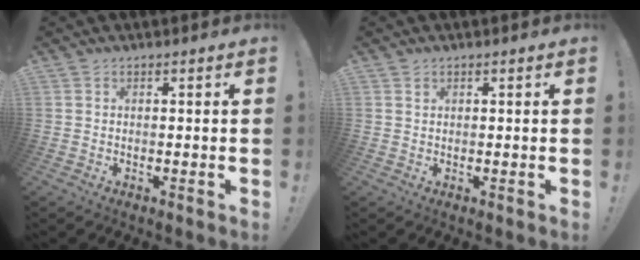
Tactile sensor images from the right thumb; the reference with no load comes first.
{"total": 0.7, "force": [0.5, 0.4, 0.1], "torque": [0.005, -0.003, 0.008]}